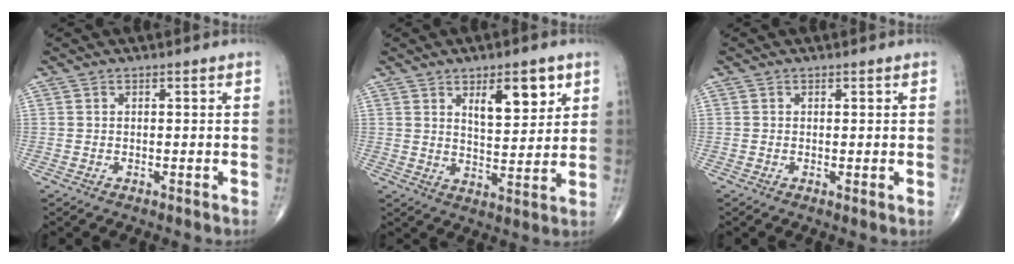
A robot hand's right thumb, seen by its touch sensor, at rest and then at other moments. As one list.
[{"total": 9.4, "force": [4.6, 3.7, 7.3], "torque": [-0.089, -0.032, 0.076]}, {"total": 0.6, "force": [0.1, 0.1, 0.6], "torque": [-0.014, -0.004, -0.001]}]